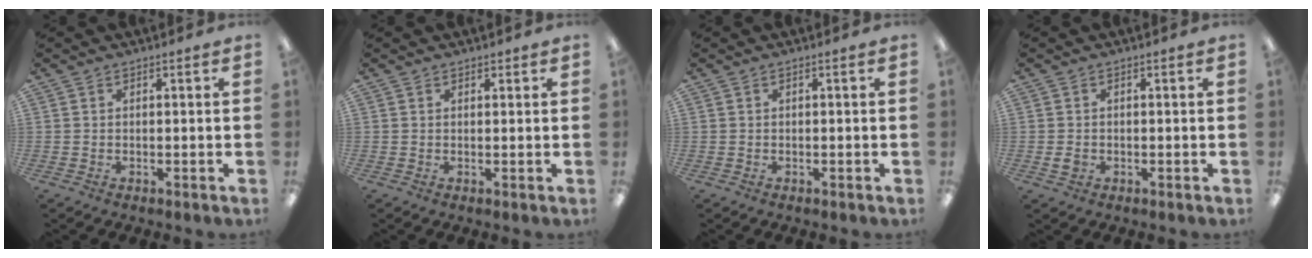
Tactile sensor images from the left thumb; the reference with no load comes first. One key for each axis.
{"total": 1.2, "fx": 1.0, "fy": 0.7, "fz": 0.1, "tx": 0.007, "ty": -0.002, "tz": 0.017}
{"total": 0.0}
{"total": 1.8, "fx": -0.3, "fy": 1.6, "fz": 0.8, "tx": -0.013, "ty": 0.004, "tz": -0.006}